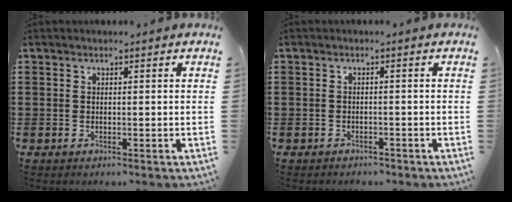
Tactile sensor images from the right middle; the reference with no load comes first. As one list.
[{"total": 1.2, "force": [-1.1, 0.4, -0.2], "torque": [0.000, 0.004, -0.025]}]